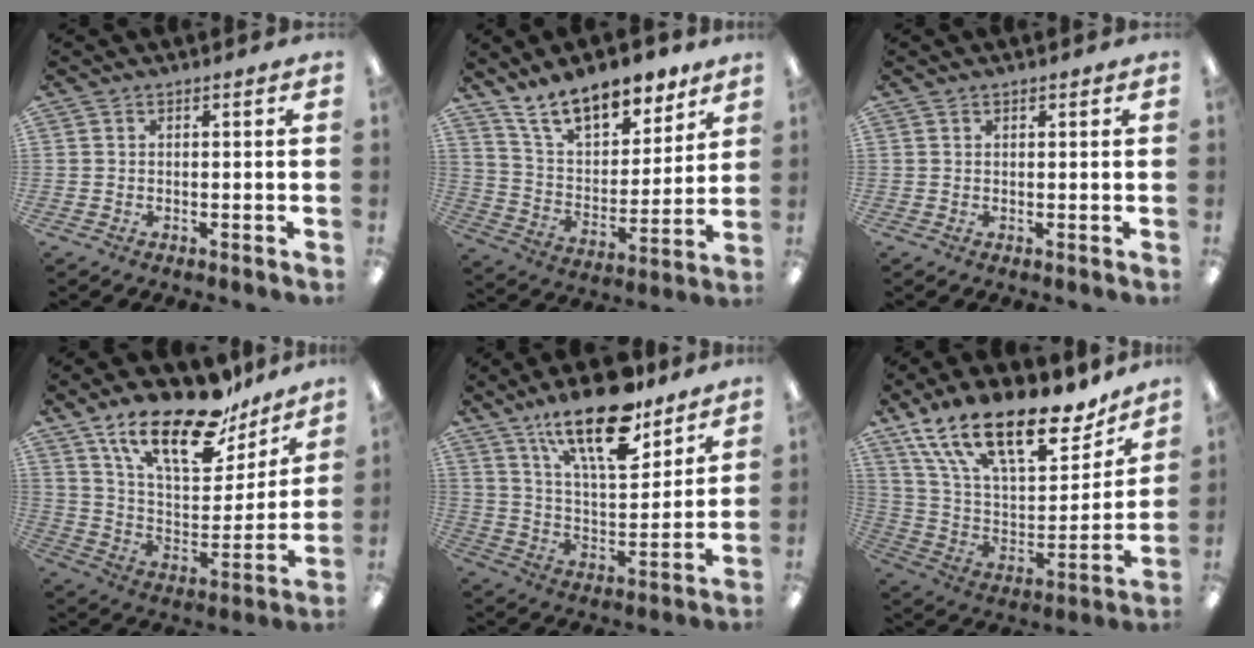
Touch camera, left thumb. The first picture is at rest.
{"total": 15.8, "force": [12.7, 6.5, 6.7], "torque": [-0.117, -0.078, 0.226]}
{"total": 0.6, "force": [0.5, 0.3, 0.1], "torque": [-0.002, 0.001, 0.010]}
{"total": 22.2, "force": [15.6, 8.6, 13.3], "torque": [-0.227, -0.096, 0.271]}
{"total": 20.1, "force": [13.5, 7.7, 12.8], "torque": [-0.208, -0.074, 0.225]}
{"total": 23.8, "force": [16.3, 9.7, 14.4], "torque": [-0.247, -0.092, 0.285]}